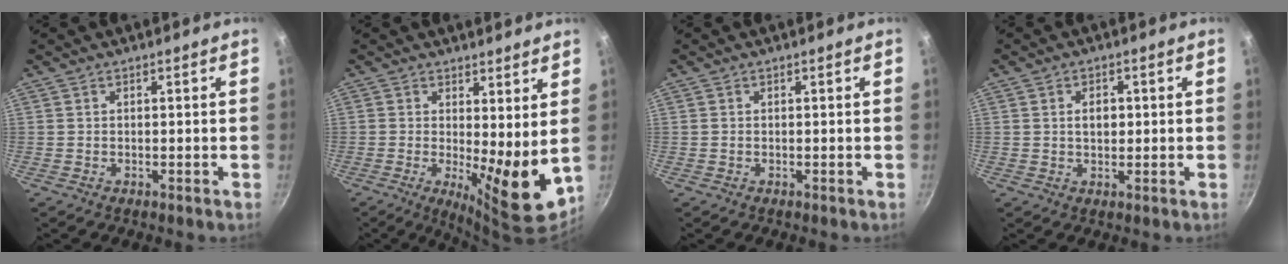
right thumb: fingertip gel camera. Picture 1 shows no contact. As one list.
[{"total": 10.2, "force": [0.9, 3.2, 9.6], "torque": [-0.126, -0.034, 0.018]}, {"total": 0.0}, {"total": 3.2, "force": [0.4, 2.1, 2.3], "torque": [-0.025, 0.002, 0.007]}]